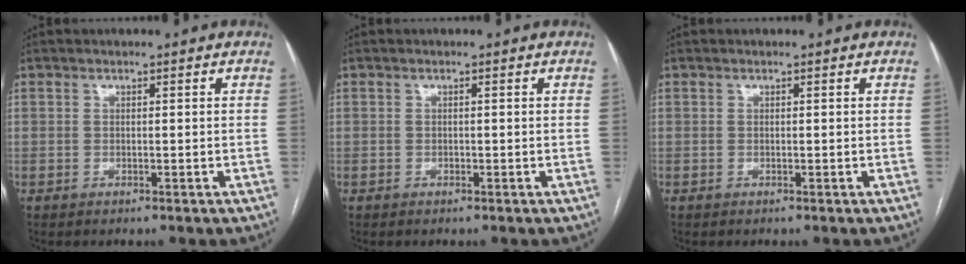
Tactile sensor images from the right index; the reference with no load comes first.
{"total": 0.0}
{"total": 0.0}